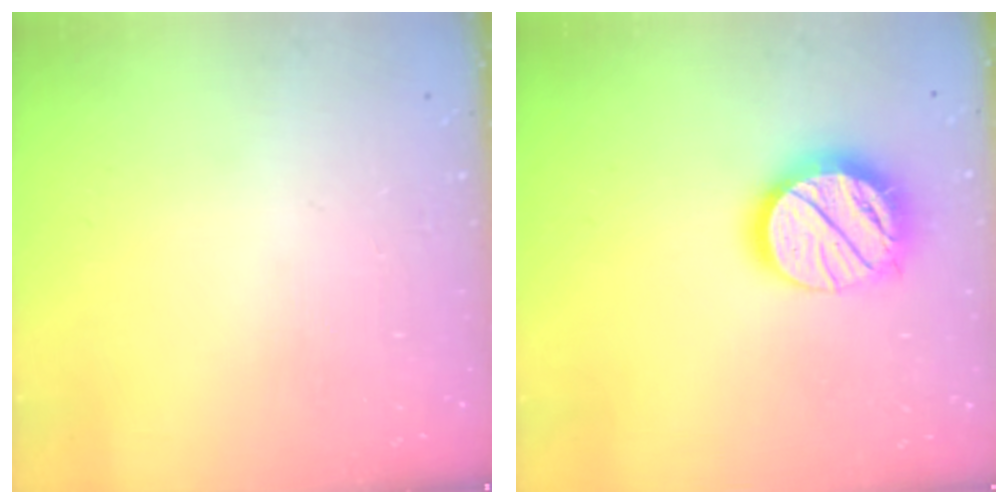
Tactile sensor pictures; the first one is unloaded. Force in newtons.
{"total": 17.3, "press": 17.2, "slide": 1.4}